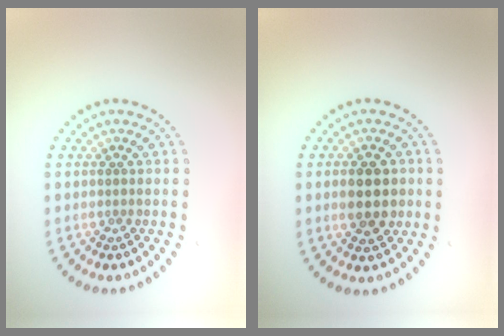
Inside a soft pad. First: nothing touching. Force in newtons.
{"total": 3.6, "press": 3.6, "slide": 0.2}